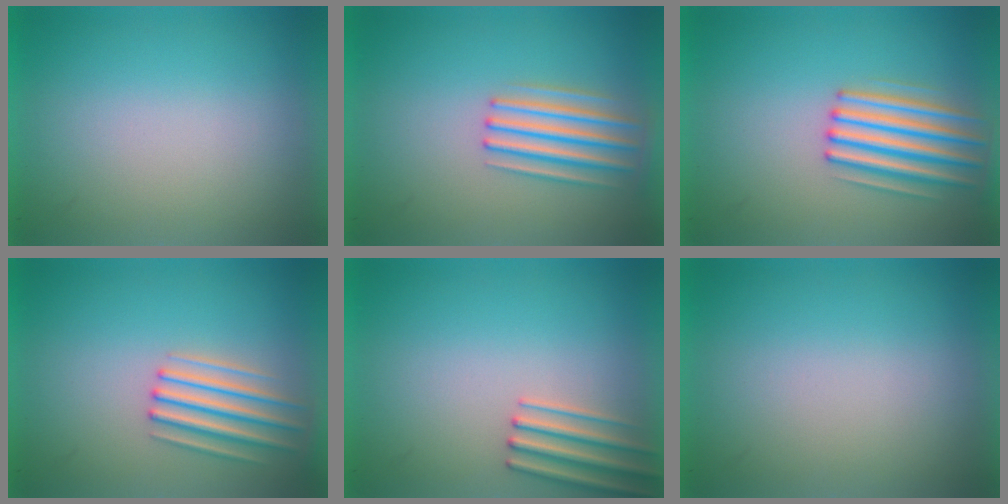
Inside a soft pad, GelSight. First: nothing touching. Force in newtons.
{"total": 3.6}
{"total": 4.3}
{"total": 3.0}
{"total": 2.7}
{"total": 0.0}